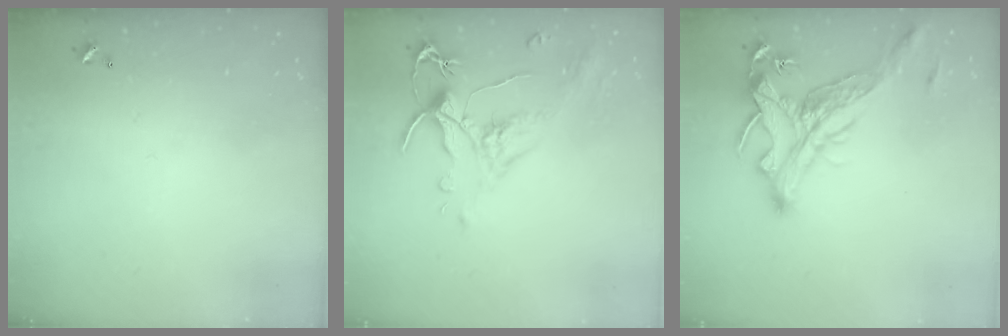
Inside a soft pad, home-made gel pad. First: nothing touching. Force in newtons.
{"total": 1.6, "press": 1.1, "slide": 1.1}
{"total": 5.4, "press": 5.1, "slide": 1.8}